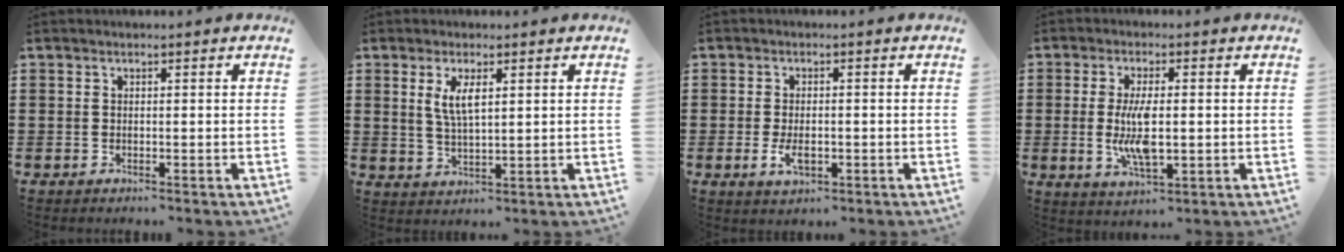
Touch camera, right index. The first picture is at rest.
{"total": 4.4, "force": [1.5, 1.4, 3.9], "torque": [-0.081, 0.005, 0.025]}
{"total": 3.2, "force": [-0.8, 1.5, 2.7], "torque": [-0.057, -0.002, -0.015]}
{"total": 7.2, "force": [-0.4, 2.6, 6.7], "torque": [-0.139, -0.007, -0.016]}